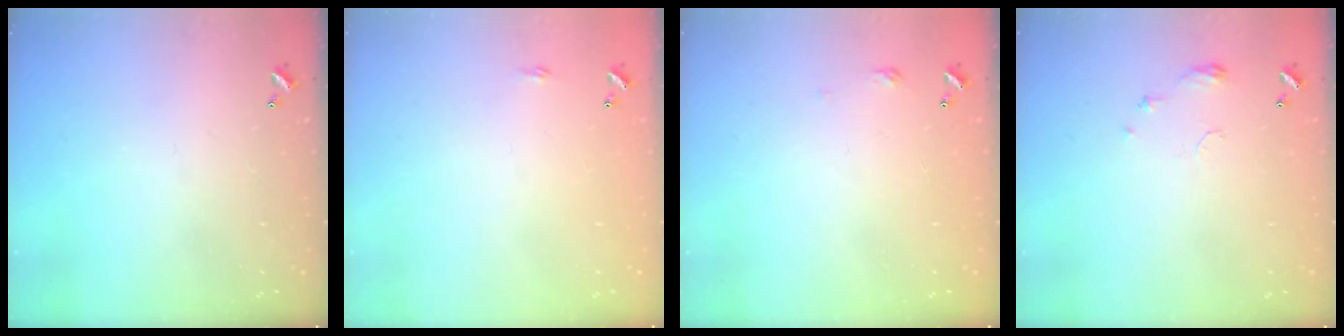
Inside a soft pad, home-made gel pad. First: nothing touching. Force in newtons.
{"total": 2.2, "press": 2.1, "slide": 0.4}
{"total": 2.7, "press": 2.6, "slide": 0.4}
{"total": 4.5, "press": 4.5, "slide": 0.6}